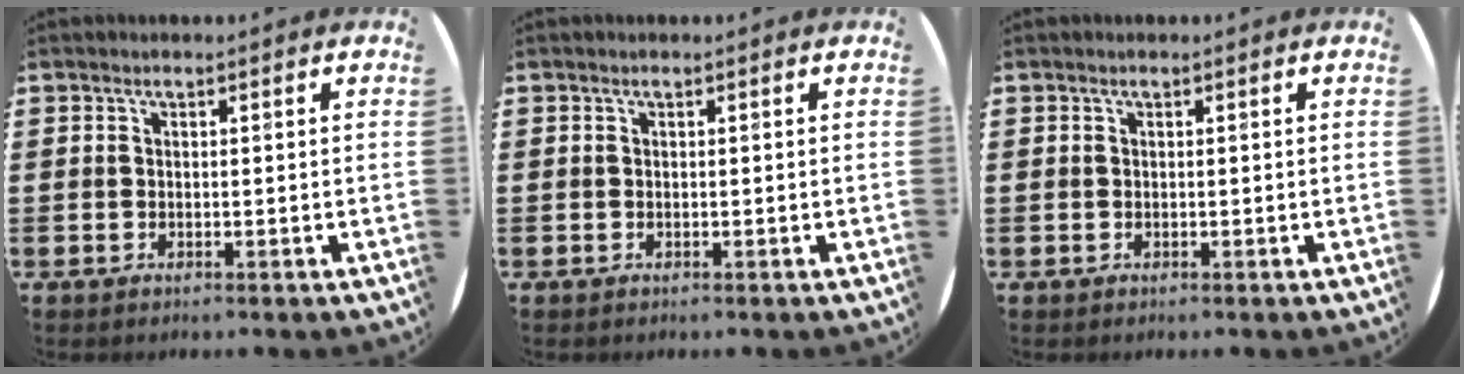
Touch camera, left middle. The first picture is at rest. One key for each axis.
{"total": 0.0}
{"total": 0.0}